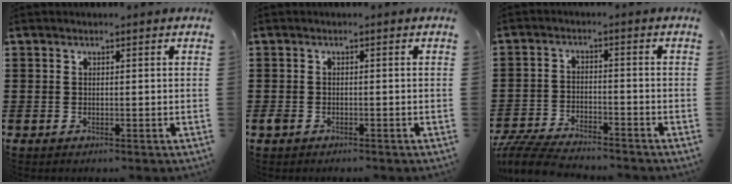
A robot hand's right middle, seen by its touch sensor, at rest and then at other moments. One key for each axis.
{"total": 1.0, "fx": -0.7, "fy": 0.6, "fz": 0.4, "tx": -0.016, "ty": -0.004, "tz": -0.017}
{"total": 6.5, "fx": -6.2, "fy": 0.7, "fz": 1.7, "tx": -0.046, "ty": 0.000, "tz": -0.124}